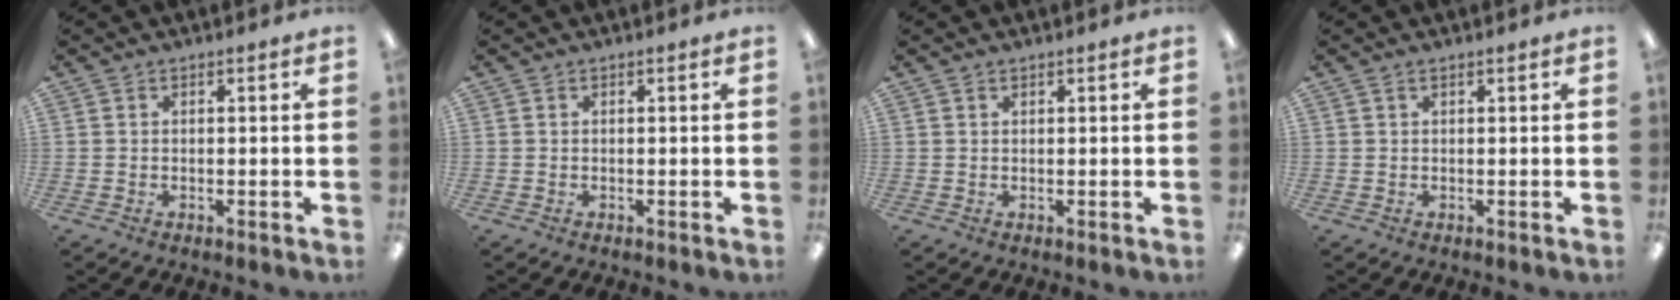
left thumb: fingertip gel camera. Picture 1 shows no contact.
{"total": 0.0}
{"total": 0.6, "force": [0.5, 0.2, 0.3], "torque": [-0.006, 0.002, 0.010]}
{"total": 0.9, "force": [0.6, 0.4, 0.6], "torque": [-0.014, 0.003, 0.011]}